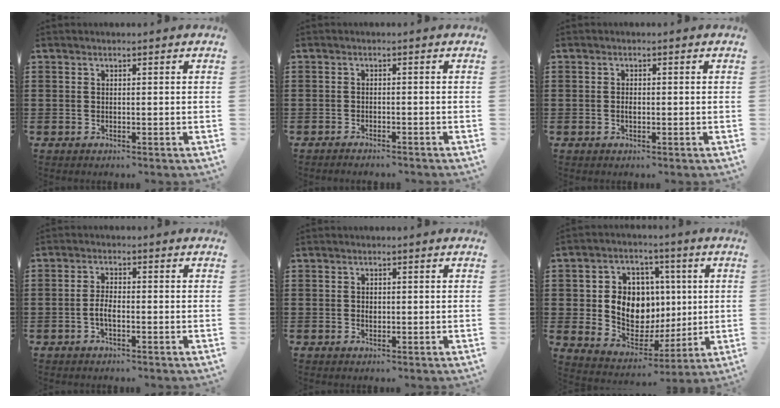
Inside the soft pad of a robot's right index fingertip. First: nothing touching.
{"total": 1.3, "force": [-1.3, -0.2, 0.1], "torque": [-0.005, -0.001, -0.025]}
{"total": 1.0, "force": [-0.2, 0.5, 0.9], "torque": [-0.019, -0.001, -0.003]}
{"total": 2.7, "force": [-0.9, 0.9, 2.4], "torque": [-0.059, -0.003, -0.022]}
{"total": 0.8, "force": [0.0, 0.6, 0.5], "torque": [-0.013, 0.002, 0.000]}
{"total": 9.6, "force": [1.5, 8.1, 4.8], "torque": [-0.094, 0.004, 0.035]}